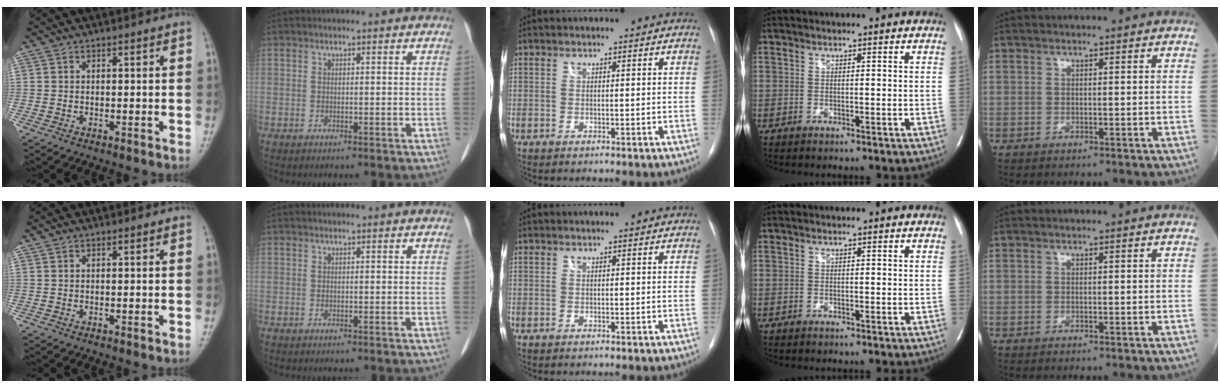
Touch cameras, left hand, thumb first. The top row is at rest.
{}